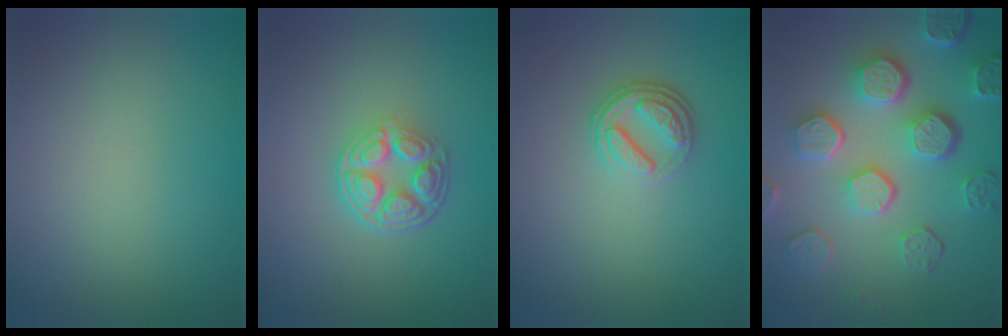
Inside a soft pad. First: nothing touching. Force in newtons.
{"total": 5.2, "press": 3.7, "slide": 3.6}
{"total": 3.5, "press": 2.6, "slide": 2.3}
{"total": 7.9, "press": 6.0, "slide": 5.0}